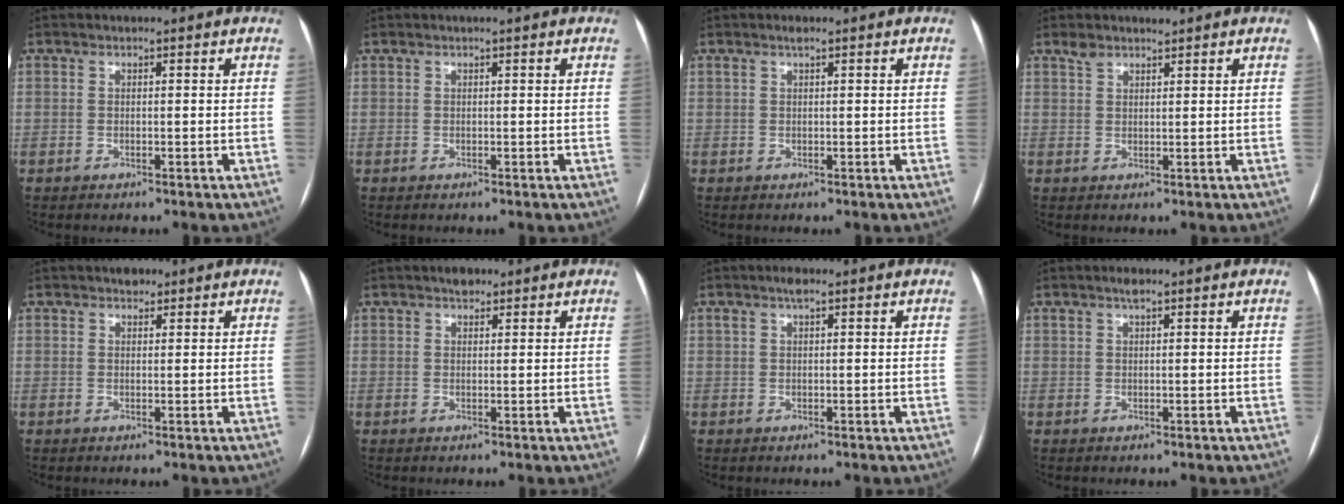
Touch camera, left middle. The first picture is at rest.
{"total": 1.2, "force": [0.9, 0.0, 0.8], "torque": [-0.010, 0.015, 0.013]}
{"total": 0.7, "force": [0.5, 0.0, 0.5], "torque": [-0.012, 0.006, 0.012]}
{"total": 1.9, "force": [1.7, 0.6, 0.5], "torque": [-0.014, 0.012, 0.032]}
{"total": 1.6, "force": [1.2, 0.9, 0.5], "torque": [-0.010, 0.004, 0.014]}
{"total": 1.8, "force": [1.4, 0.9, 0.7], "torque": [-0.014, 0.006, 0.018]}
{"total": 1.4, "force": [0.9, 0.2, 1.0], "torque": [-0.023, 0.011, 0.016]}
{"total": 1.2, "force": [0.8, 0.1, 0.8], "torque": [-0.016, 0.007, 0.016]}